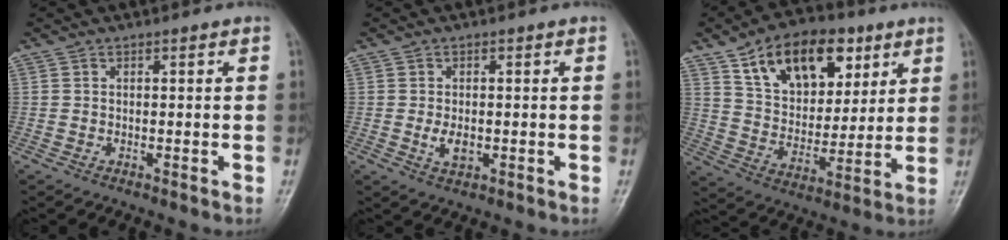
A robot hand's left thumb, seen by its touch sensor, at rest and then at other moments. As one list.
[{"total": 3.5, "force": [-0.6, 2.3, 2.6], "torque": [-0.040, -0.004, -0.008]}, {"total": 18.8, "force": [9.2, 11.5, 11.6], "torque": [-0.137, -0.027, 0.160]}]